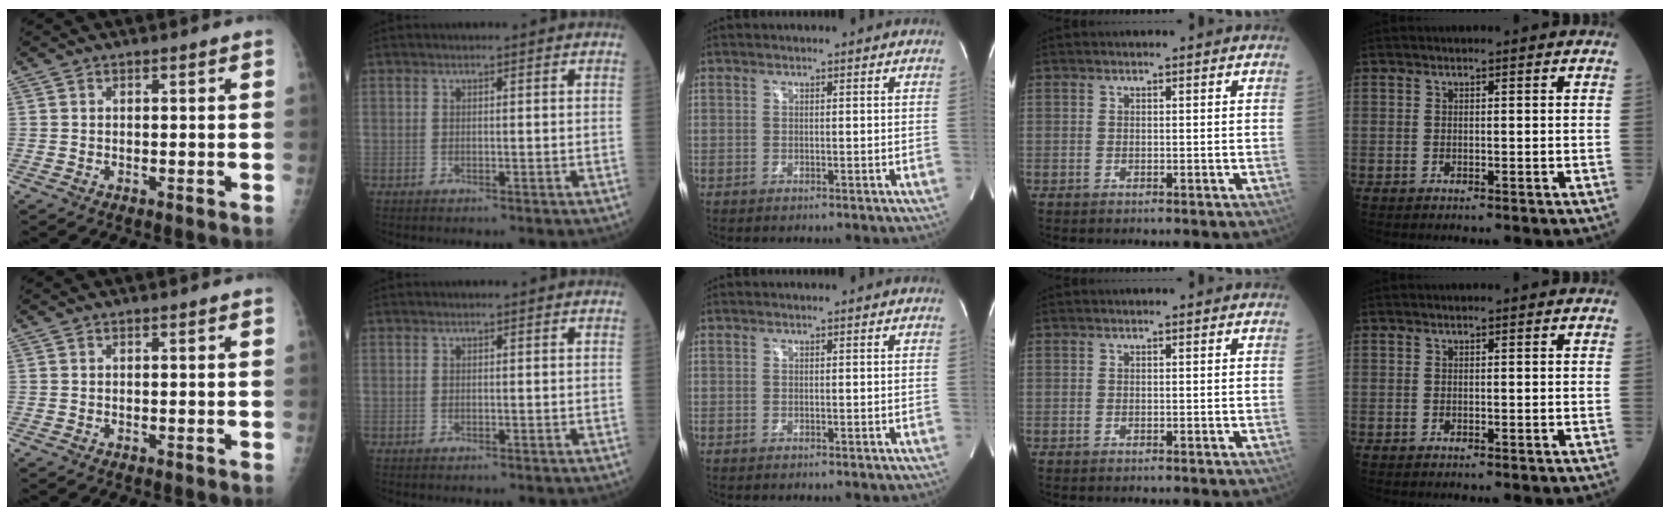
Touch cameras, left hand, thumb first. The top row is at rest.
{}